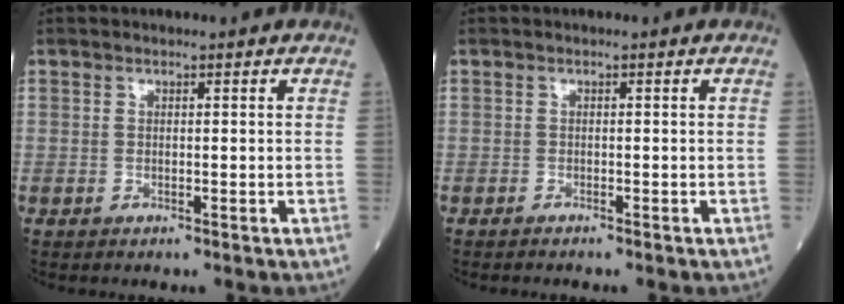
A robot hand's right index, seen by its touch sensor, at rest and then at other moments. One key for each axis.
{"total": 0.6, "fx": -0.6, "fy": 0.0, "fz": 0.1, "tx": -0.007, "ty": -0.001, "tz": -0.011}